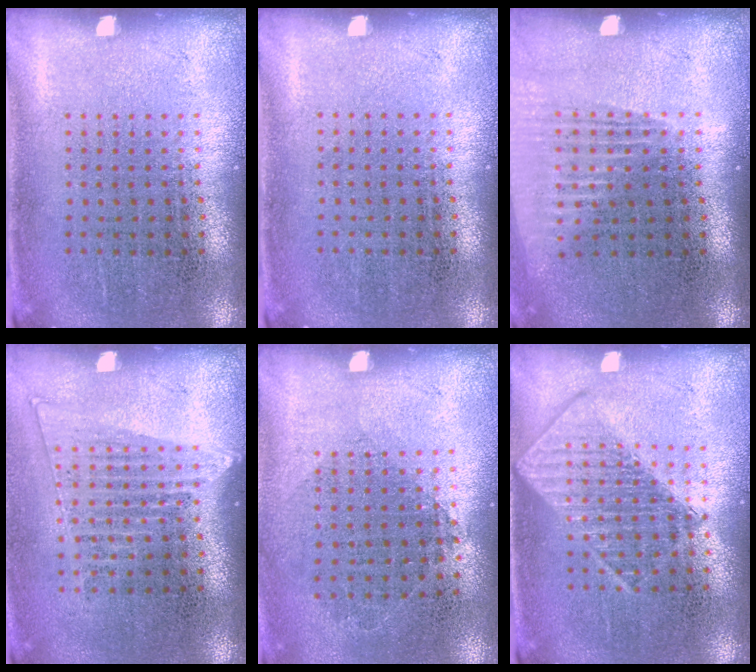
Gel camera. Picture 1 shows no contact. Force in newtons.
{"total": 0.0}
{"total": 1.3, "press": 1.2, "slide": 0.6}
{"total": 1.4, "press": 1.2, "slide": 0.7}
{"total": 0.8, "press": 0.8, "slide": 0.3}
{"total": 2.7, "press": 2.7, "slide": 0.4}